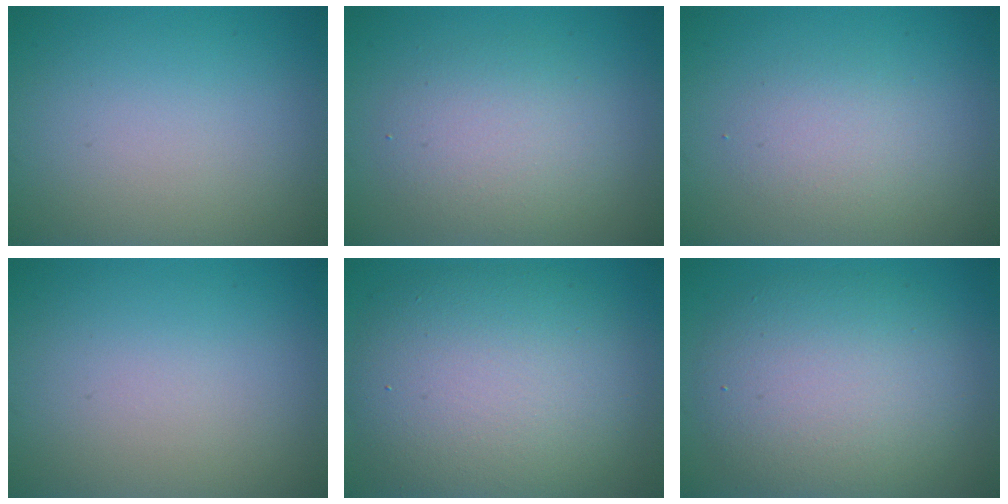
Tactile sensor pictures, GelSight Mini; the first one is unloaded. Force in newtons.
{"total": 3.7, "press": 3.7, "slide": 0.2}
{"total": 2.2, "press": 2.2, "slide": 0.2}
{"total": 0.0}
{"total": 10.1, "press": 10.1, "slide": 0.6}
{"total": 7.2, "press": 7.2, "slide": 0.5}